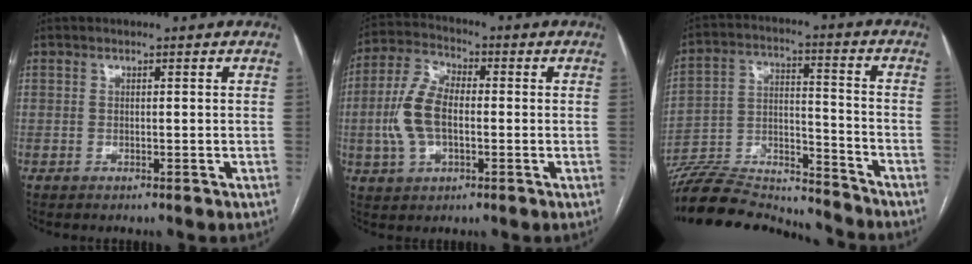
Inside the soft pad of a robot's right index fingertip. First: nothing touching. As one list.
[{"total": 9.8, "force": [-0.9, 5.2, 8.2], "torque": [-0.193, 0.019, -0.018]}, {"total": 19.5, "force": [-18.8, 2.0, 4.8], "torque": [-0.108, 0.013, -0.309]}]